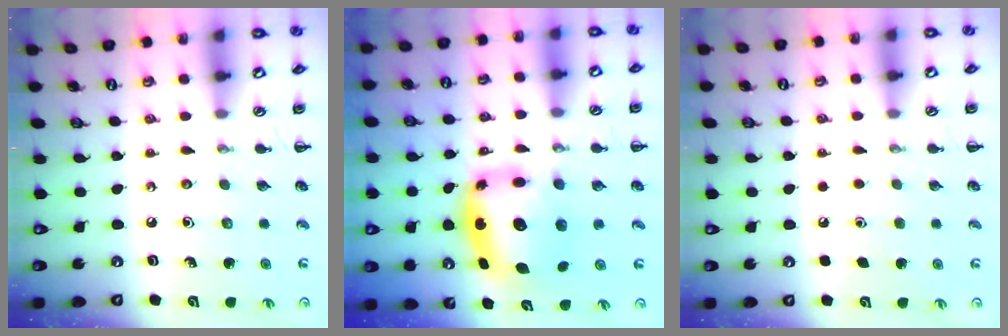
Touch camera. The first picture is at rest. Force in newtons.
{"total": 6.3, "press": 6.1, "slide": 1.6}
{"total": 1.7, "press": 1.7, "slide": 0.1}